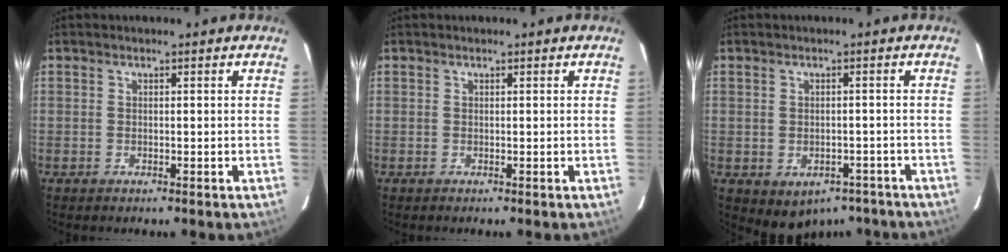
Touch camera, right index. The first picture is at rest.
{"total": 0.0}
{"total": 7.0, "force": [-4.5, 4.9, 2.3], "torque": [-0.028, 0.015, -0.050]}